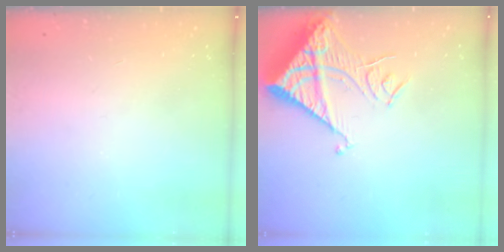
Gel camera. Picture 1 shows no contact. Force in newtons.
{"total": 14.3, "press": 14.2, "slide": 1.6}